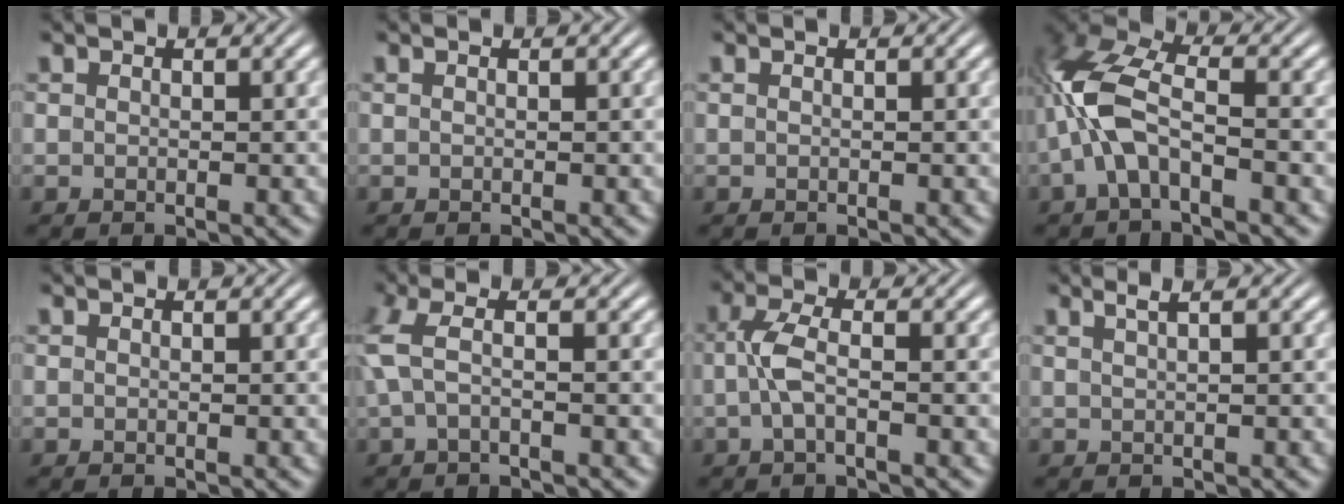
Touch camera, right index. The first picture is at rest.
{"total": 0.0}
{"total": 0.0}
{"total": 6.6, "force": [0.4, 4.0, 5.2], "torque": [-0.135, -0.006, 0.008]}
{"total": 0.0}
{"total": 3.3, "force": [0.3, 1.2, 3.0], "torque": [-0.074, 0.003, 0.008]}
{"total": 3.0, "force": [-0.6, 1.1, 2.8], "torque": [-0.066, -0.001, -0.010]}
{"total": 1.9, "force": [1.3, 0.1, 1.5], "torque": [-0.012, 0.009, 0.021]}